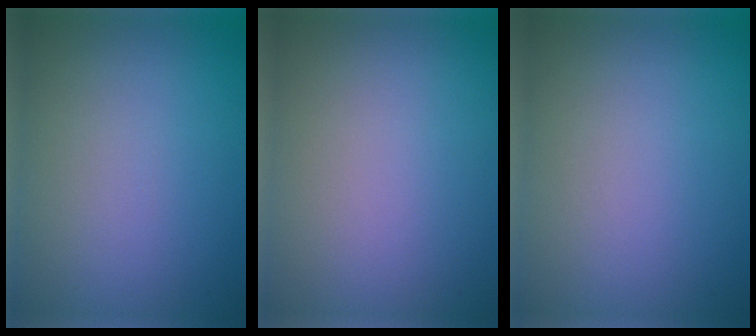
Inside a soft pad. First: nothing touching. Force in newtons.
{"total": 0.0}
{"total": 0.0}